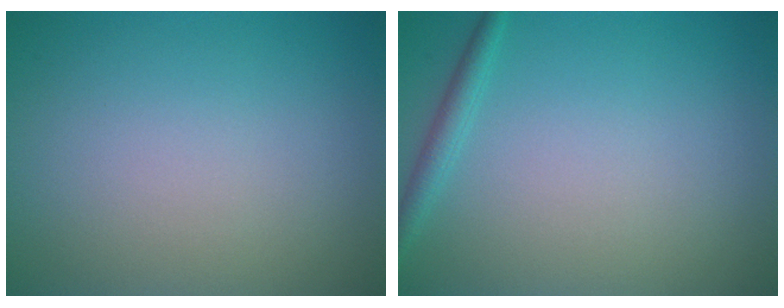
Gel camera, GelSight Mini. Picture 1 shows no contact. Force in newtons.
{"total": 1.5, "press": 1.4, "slide": 0.1}